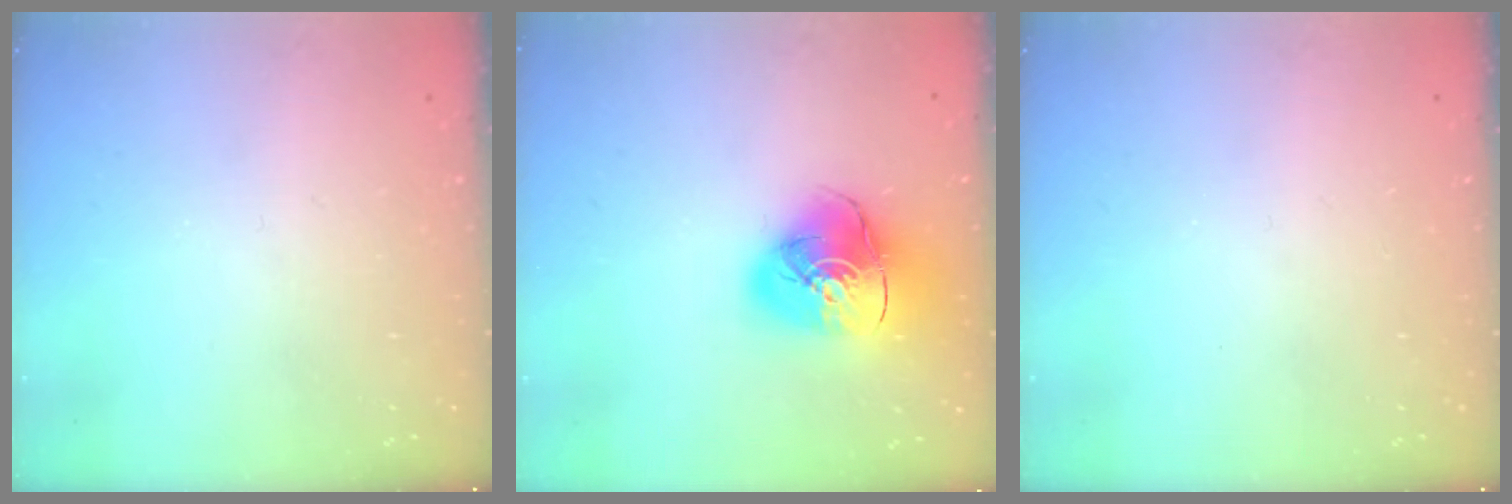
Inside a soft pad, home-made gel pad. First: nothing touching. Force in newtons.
{"total": 16.0, "press": 15.8, "slide": 2.1}
{"total": 0.0}